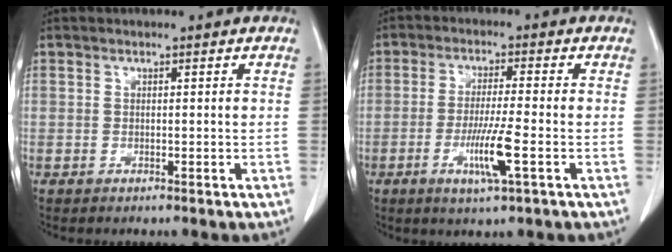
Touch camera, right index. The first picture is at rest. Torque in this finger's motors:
{"motor_torque": [1.72, -0.35, 0.85, 0.21]}